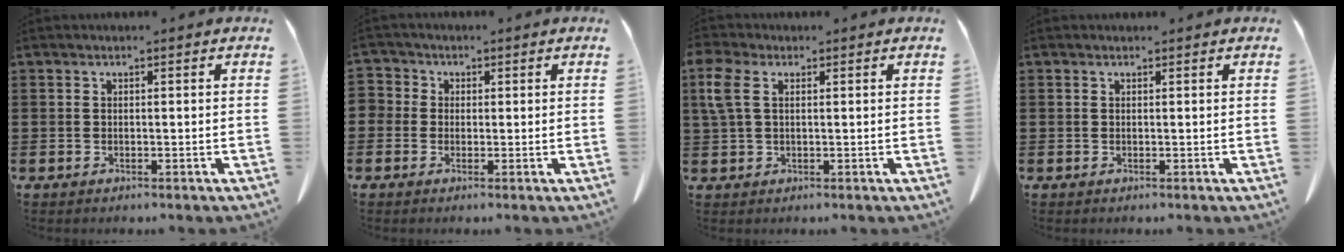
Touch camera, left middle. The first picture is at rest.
{"total": 1.7, "force": [-0.1, 1.7, 0.0], "torque": [-0.010, 0.007, -0.005]}
{"total": 4.1, "force": [1.2, 2.4, 3.1], "torque": [-0.090, 0.000, 0.015]}
{"total": 0.0}